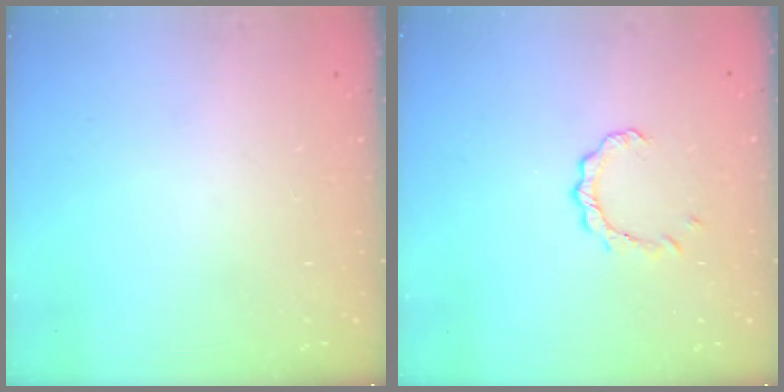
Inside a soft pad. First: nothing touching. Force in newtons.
{"total": 2.4, "press": 2.4, "slide": 0.3}